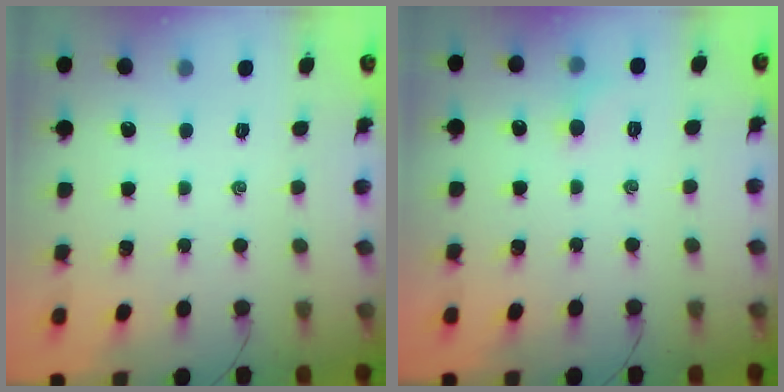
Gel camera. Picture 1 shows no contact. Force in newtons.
{"total": 3.4, "press": 3.2, "slide": 1.1}